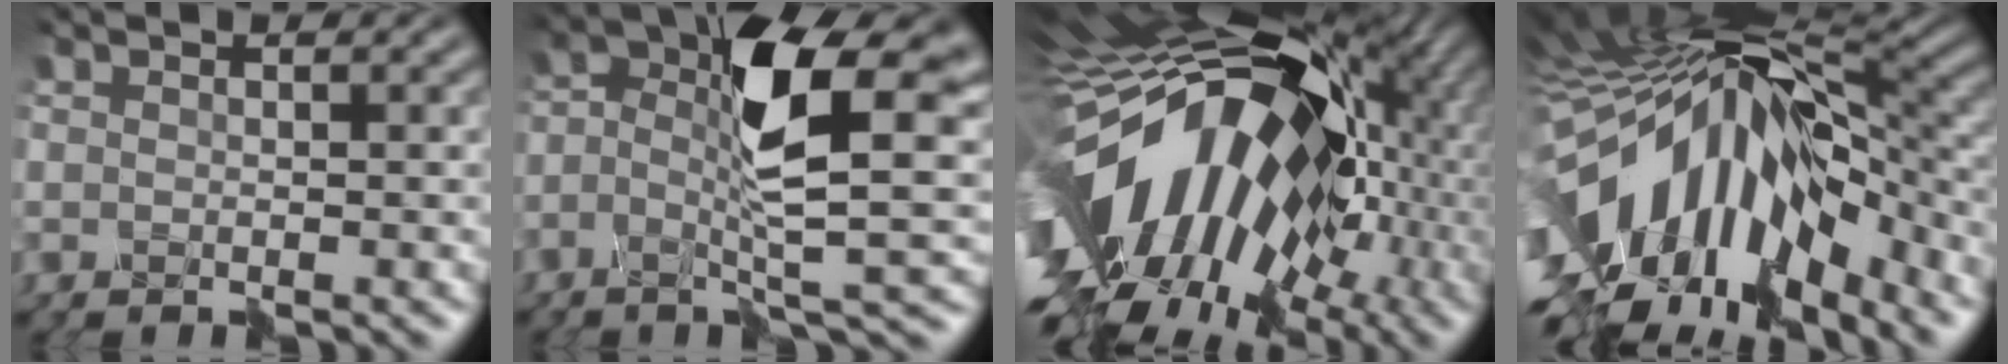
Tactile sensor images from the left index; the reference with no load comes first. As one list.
[{"total": 11.0, "force": [-0.2, 3.2, 10.6], "torque": [-0.205, 0.018, -0.008]}, {"total": 19.1, "force": [-2.4, 11.4, 15.1], "torque": [-0.274, -0.007, -0.057]}, {"total": 15.2, "force": [-4.6, 7.7, 12.3], "torque": [-0.244, -0.012, -0.080]}]